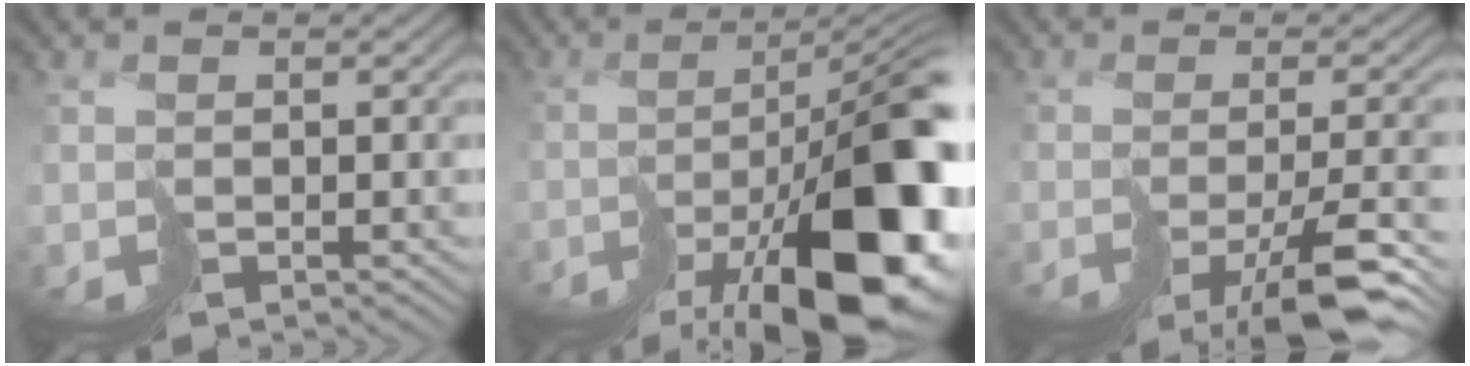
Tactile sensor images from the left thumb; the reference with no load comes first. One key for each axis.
{"total": 19.7, "fx": -9.3, "fy": 6.3, "fz": 16.2, "tx": -0.214, "ty": -0.032, "tz": -0.129}
{"total": 8.1, "fx": -4.6, "fy": 1.5, "fz": 6.5, "tx": -0.094, "ty": -0.015, "tz": -0.064}